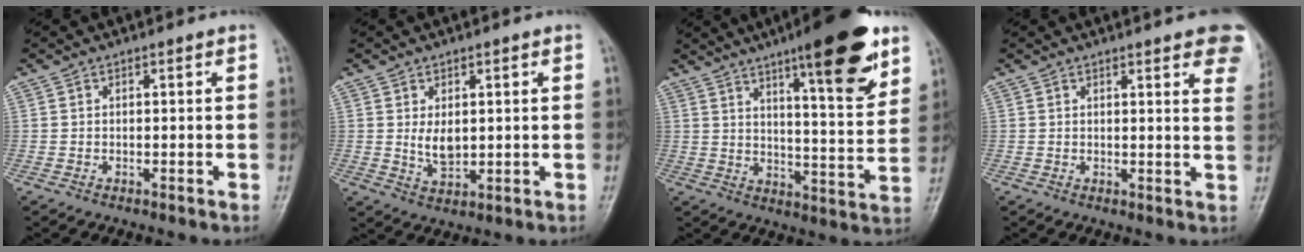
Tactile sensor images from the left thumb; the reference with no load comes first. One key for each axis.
{"total": 4.4, "fx": 0.7, "fy": 2.7, "fz": 3.5, "tx": -0.049, "ty": -0.013, "tz": 0.020}
{"total": 17.4, "fx": 10.4, "fy": 3.7, "fz": 13.4, "tx": -0.166, "ty": -0.057, "tz": 0.155}
{"total": 11.0, "fx": 6.8, "fy": 2.7, "fz": 8.2, "tx": -0.077, "ty": -0.021, "tz": 0.065}